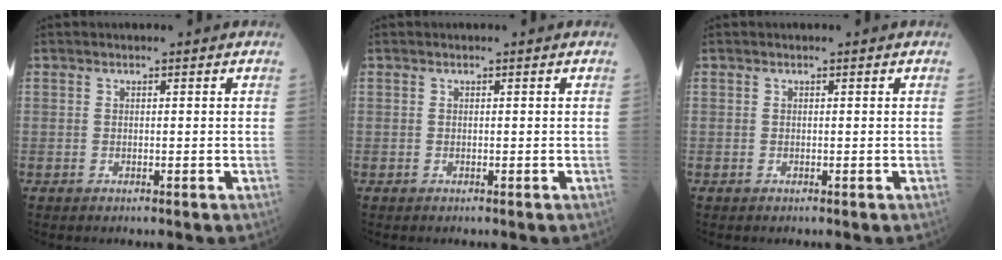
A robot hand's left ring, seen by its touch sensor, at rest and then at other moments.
{"total": 0.0}
{"total": 0.0}